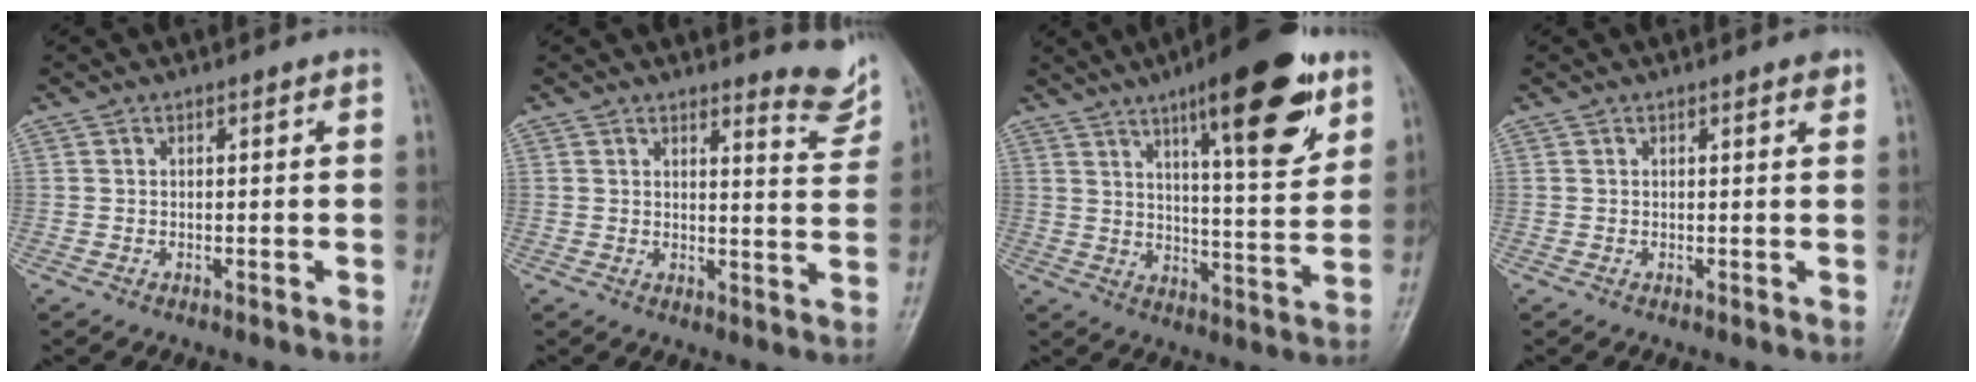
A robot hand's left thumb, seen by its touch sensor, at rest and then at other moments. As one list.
[{"total": 5.6, "force": [5.3, 0.9, 1.4], "torque": [-0.008, -0.061, 0.058]}, {"total": 18.8, "force": [10.6, 5.0, 14.7], "torque": [-0.184, -0.049, 0.157]}, {"total": 1.3, "force": [0.8, 0.3, 0.9], "torque": [-0.012, -0.003, 0.009]}]